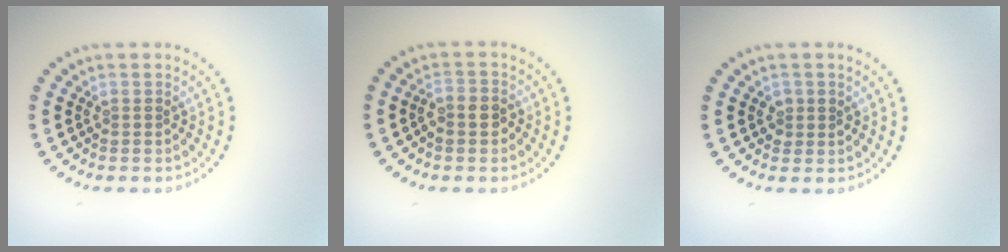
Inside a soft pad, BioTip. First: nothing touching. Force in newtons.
{"total": 2.0, "press": 1.9, "slide": 0.8}
{"total": 1.2, "press": 1.2, "slide": 0.3}